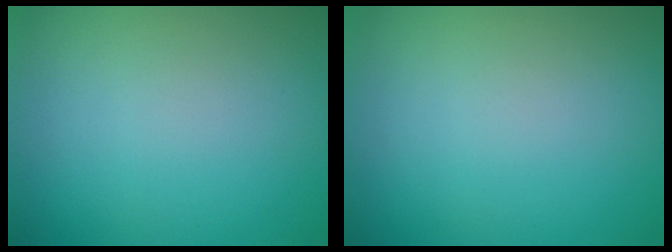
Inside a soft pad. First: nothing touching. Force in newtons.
{"total": 0.0}